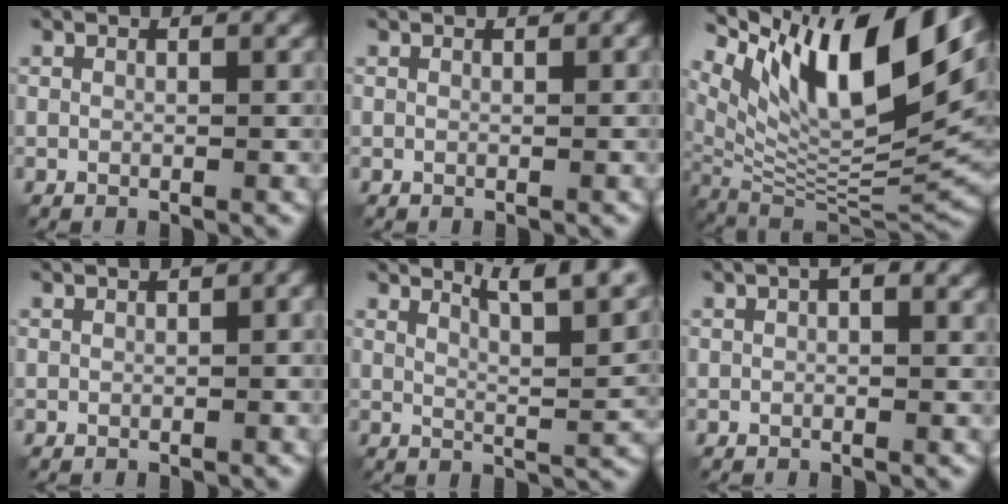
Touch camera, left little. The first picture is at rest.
{"total": 1.2, "force": [0.6, 0.6, 0.8], "torque": [-0.004, 0.001, 0.006]}
{"total": 15.1, "force": [6.3, 5.8, 12.5], "torque": [-0.227, 0.012, 0.118]}
{"total": 3.8, "force": [0.9, 1.8, 3.2], "torque": [-0.032, 0.014, 0.015]}
{"total": 8.4, "force": [6.2, 2.0, 5.3], "torque": [-0.061, 0.014, 0.067]}
{"total": 2.4, "force": [0.4, 1.3, 2.0], "torque": [-0.021, 0.006, 0.006]}